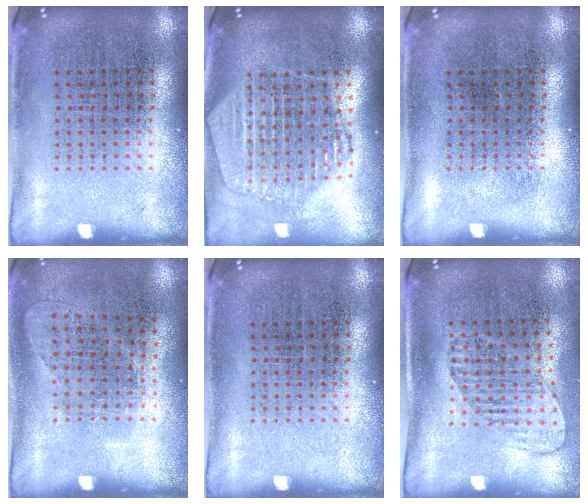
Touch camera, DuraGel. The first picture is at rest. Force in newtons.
{"total": 2.2, "press": 1.9, "slide": 1.0}
{"total": 0.0}
{"total": 1.0, "press": 0.8, "slide": 0.5}
{"total": 0.0}
{"total": 1.4, "press": 1.2, "slide": 0.8}